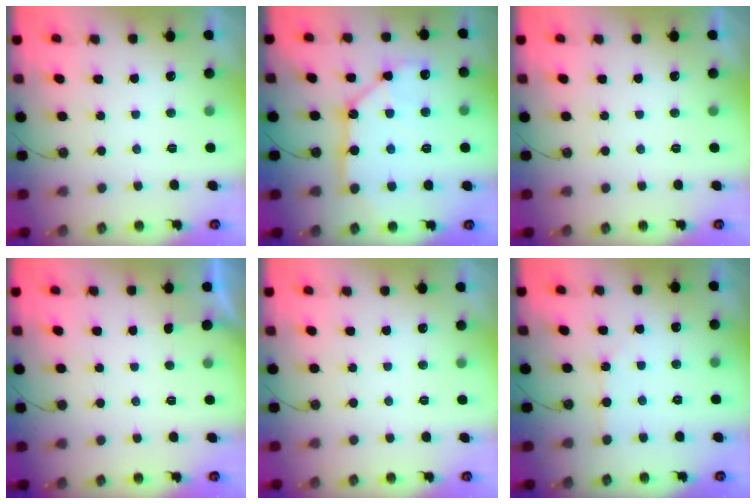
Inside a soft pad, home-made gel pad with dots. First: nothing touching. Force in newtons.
{"total": 11.5, "press": 11.4, "slide": 1.5}
{"total": 0.0}
{"total": 0.7, "press": 0.7, "slide": 0.1}
{"total": 0.0}
{"total": 2.7, "press": 2.7, "slide": 0.3}